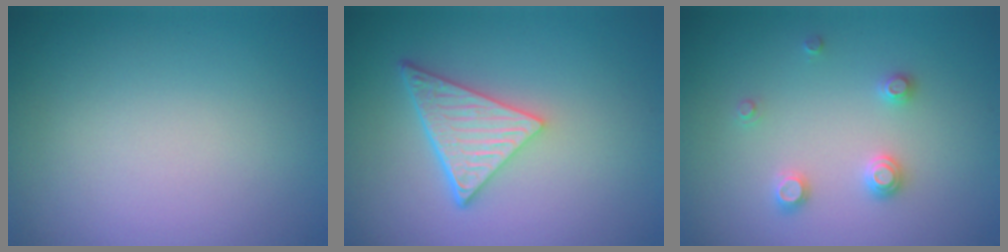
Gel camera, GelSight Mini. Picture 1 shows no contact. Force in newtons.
{"total": 5.0, "press": 3.7, "slide": 3.5}
{"total": 2.0, "press": 2.0, "slide": 0.2}